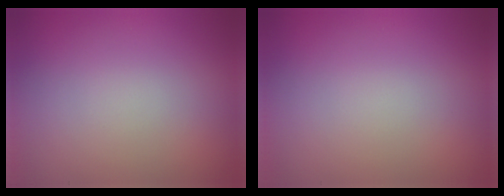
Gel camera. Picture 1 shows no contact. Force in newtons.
{"total": 0.0}